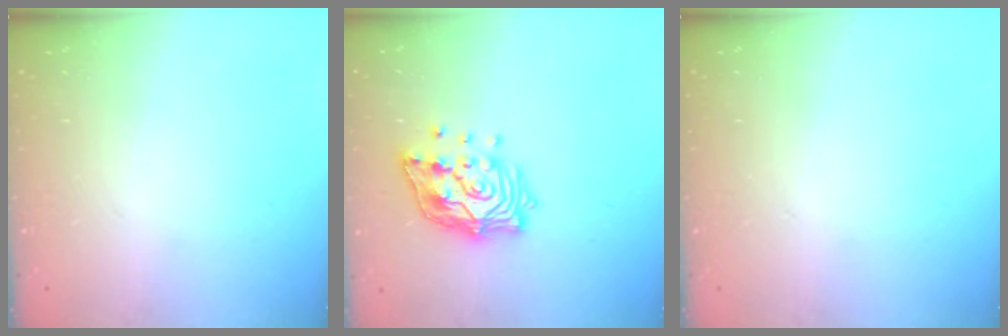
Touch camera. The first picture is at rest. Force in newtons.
{"total": 14.9, "press": 14.8, "slide": 1.7}
{"total": 0.0}